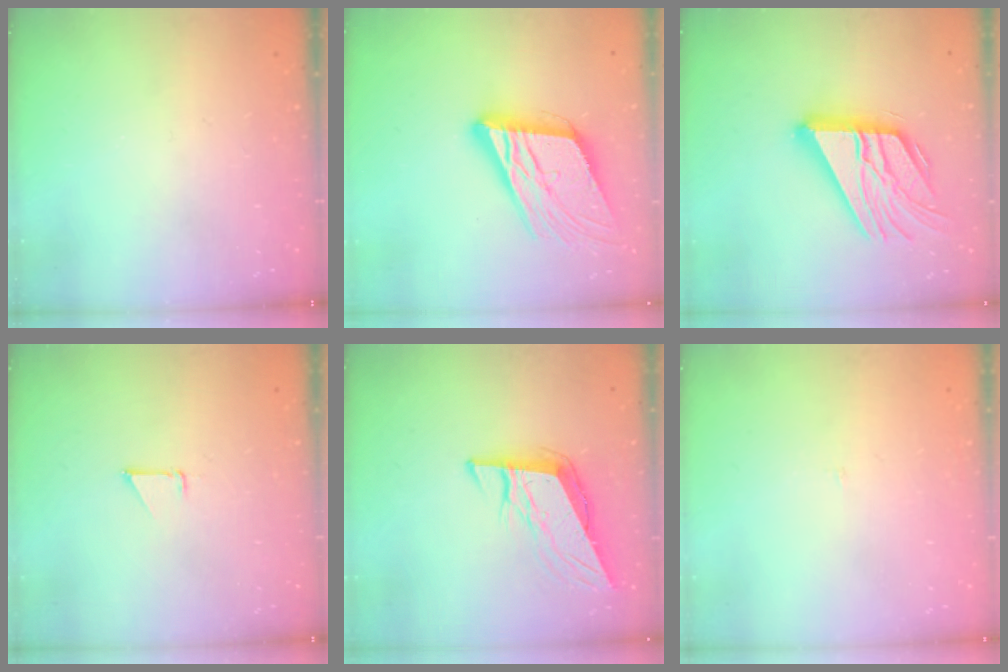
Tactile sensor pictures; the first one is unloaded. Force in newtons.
{"total": 18.5, "press": 18.2, "slide": 3.6}
{"total": 21.7, "press": 21.6, "slide": 1.9}
{"total": 0.8, "press": 0.8, "slide": 0.1}
{"total": 11.0, "press": 10.5, "slide": 3.0}
{"total": 2.0, "press": 2.0, "slide": 0.1}